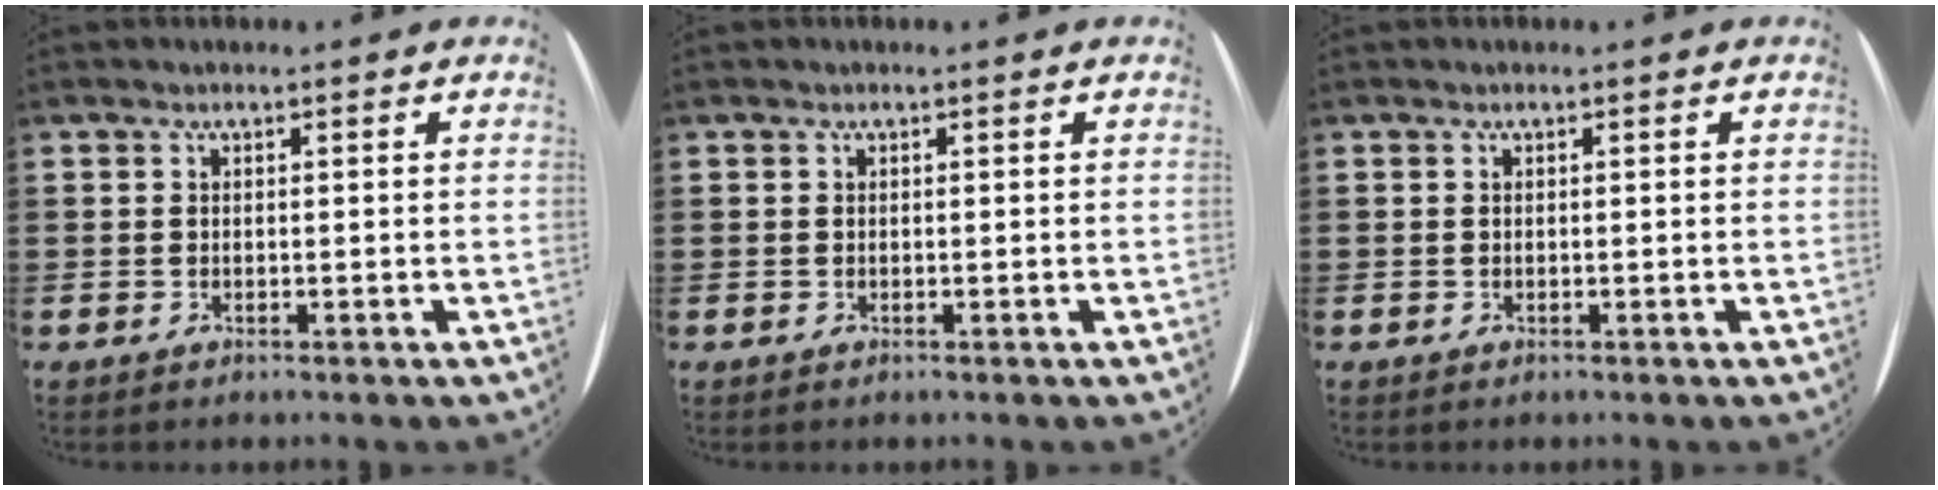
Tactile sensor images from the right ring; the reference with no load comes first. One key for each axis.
{"total": 0.0}
{"total": 0.0}